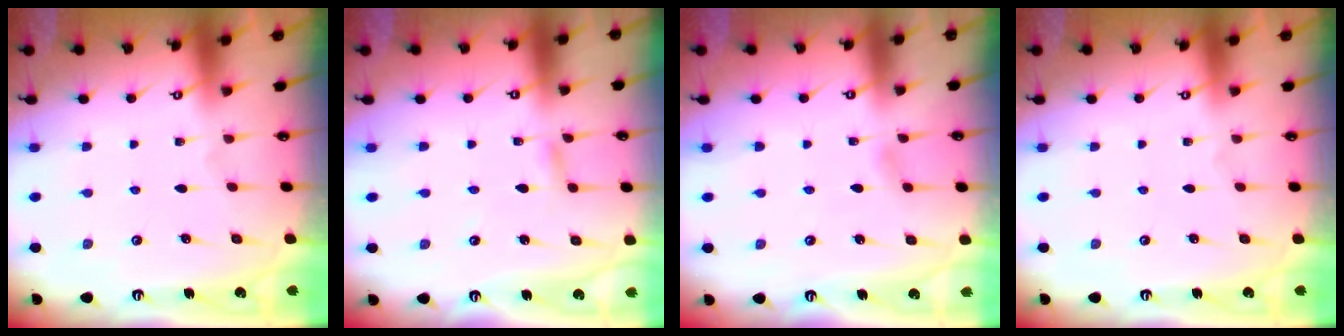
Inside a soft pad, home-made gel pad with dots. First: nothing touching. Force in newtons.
{"total": 2.4, "press": 2.4, "slide": 0.2}
{"total": 4.2, "press": 4.2, "slide": 0.5}
{"total": 0.0}